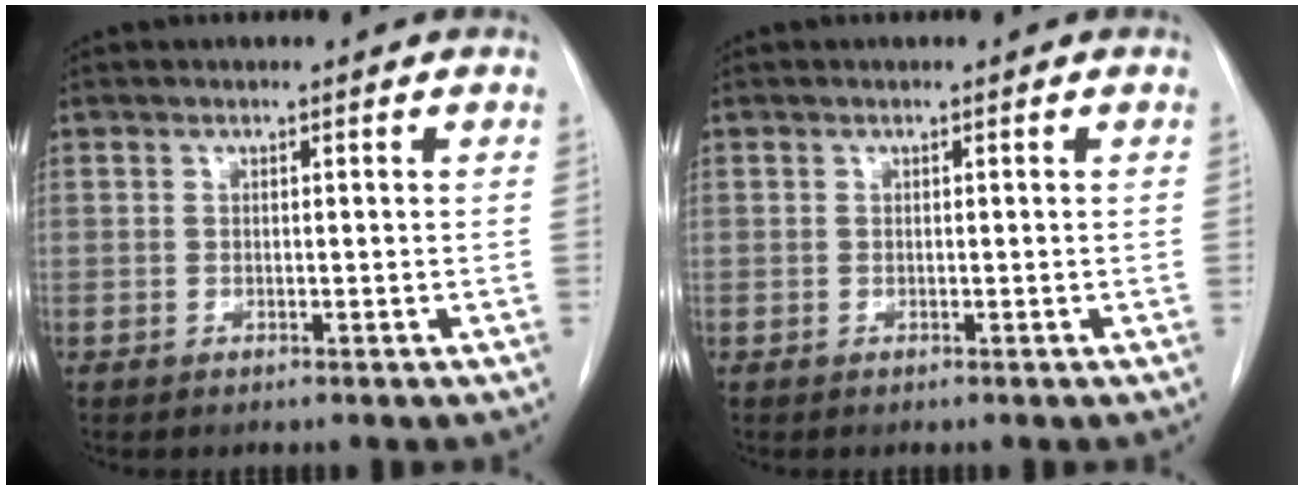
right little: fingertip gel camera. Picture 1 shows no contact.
{"total": 0.0}